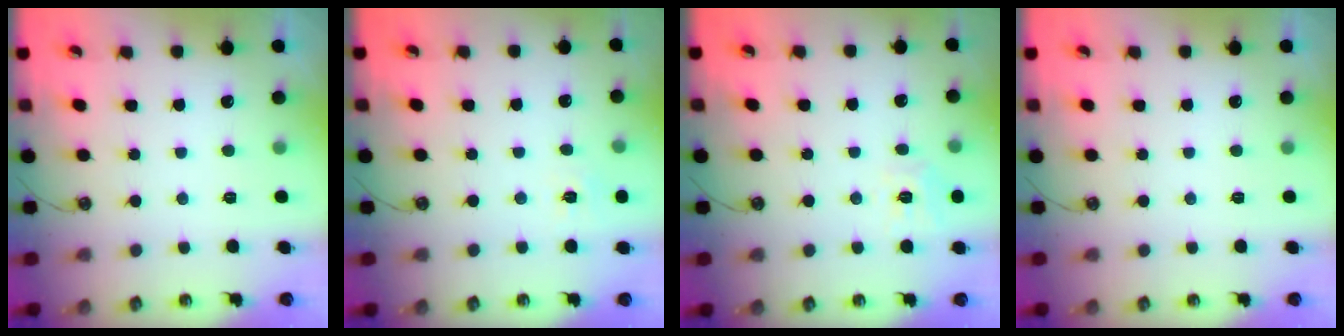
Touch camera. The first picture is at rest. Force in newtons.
{"total": 5.5, "press": 5.5, "slide": 0.7}
{"total": 8.3, "press": 8.3, "slide": 1.1}
{"total": 0.0}